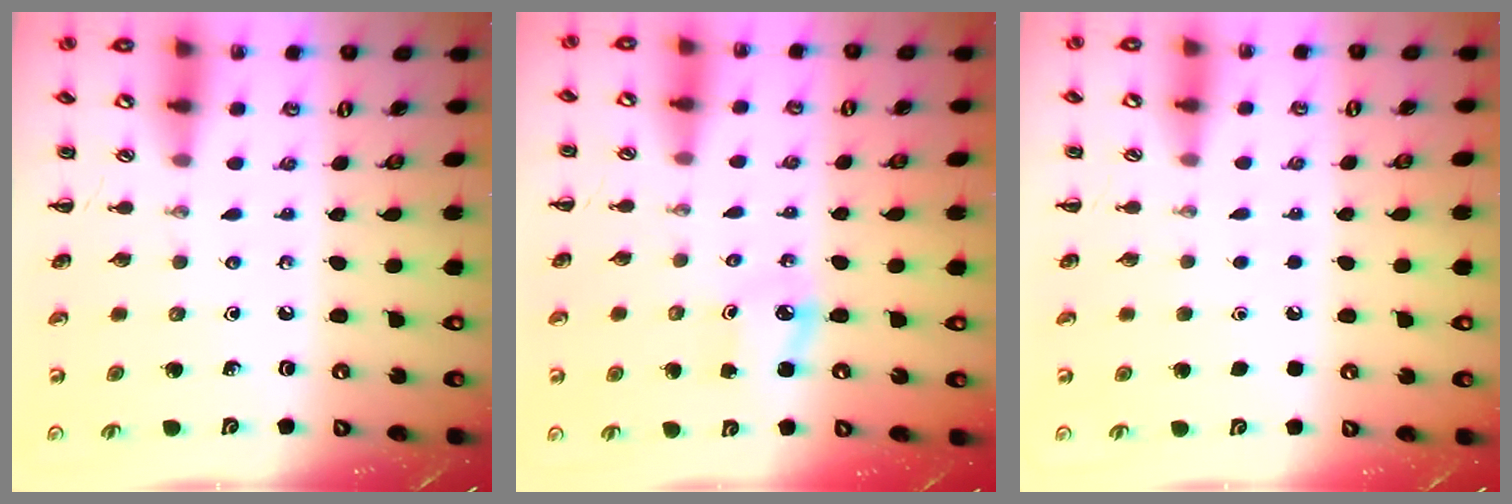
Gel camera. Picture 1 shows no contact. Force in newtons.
{"total": 3.2, "press": 3.1, "slide": 0.7}
{"total": 1.6, "press": 1.6, "slide": 0.1}